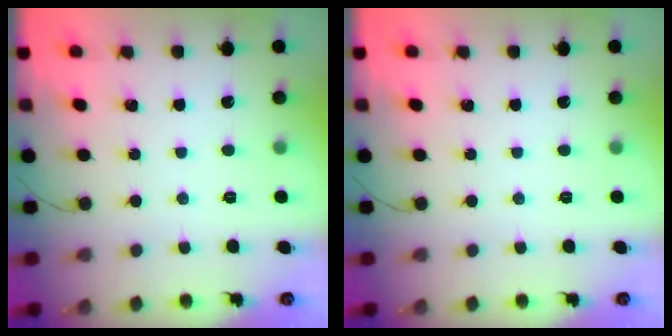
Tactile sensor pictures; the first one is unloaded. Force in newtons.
{"total": 0.0}